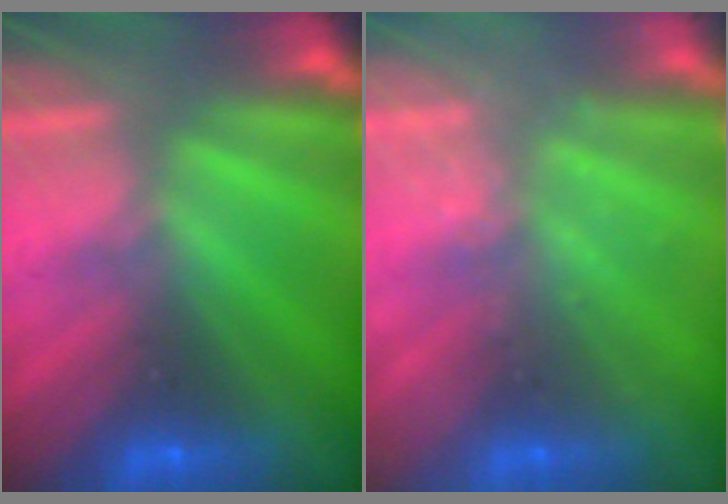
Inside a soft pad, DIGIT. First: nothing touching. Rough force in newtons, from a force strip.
{"total": 2.1}